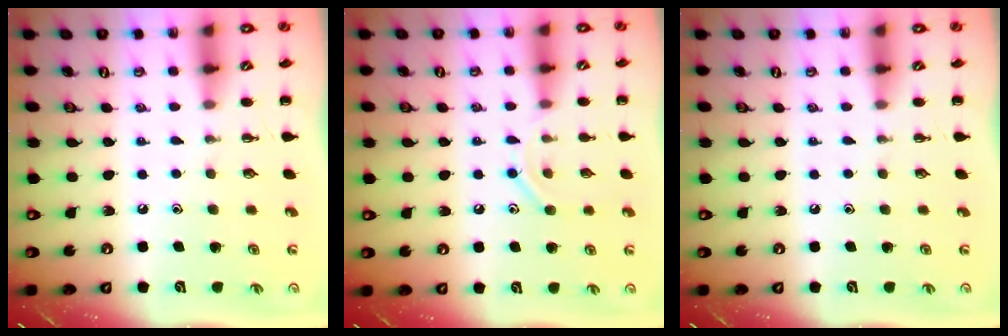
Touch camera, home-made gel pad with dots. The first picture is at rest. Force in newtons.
{"total": 8.4, "press": 8.3, "slide": 1.4}
{"total": 0.0}